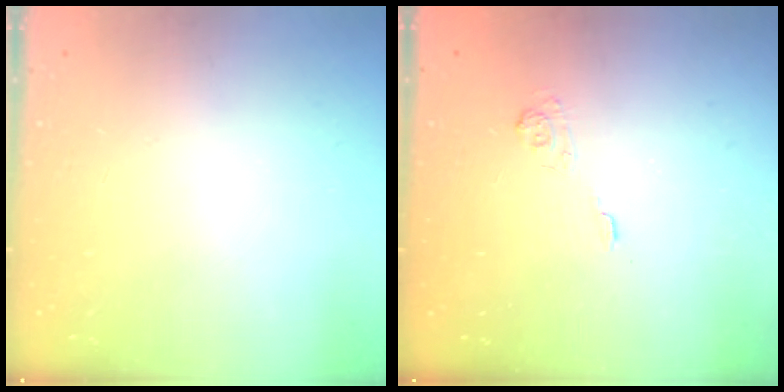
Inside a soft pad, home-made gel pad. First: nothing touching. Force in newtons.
{"total": 2.0, "press": 1.4, "slide": 1.4}